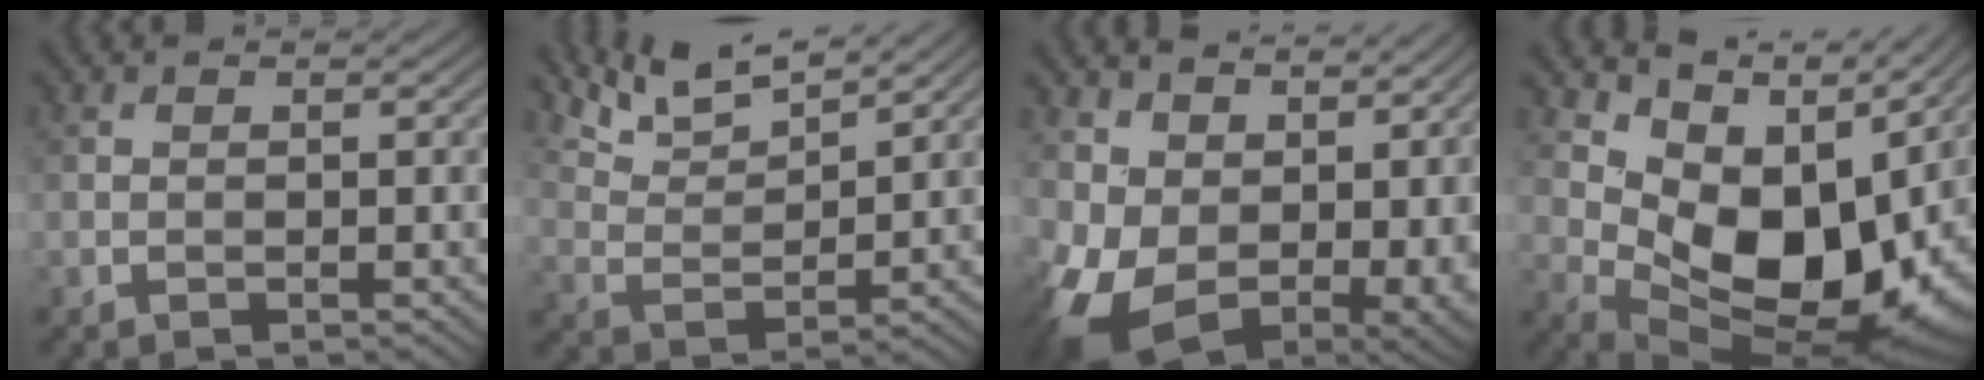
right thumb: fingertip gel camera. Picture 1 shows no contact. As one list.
[{"total": 7.6, "force": [6.3, 1.7, 3.9], "torque": [-0.099, 0.008, 0.127]}, {"total": 13.5, "force": [2.4, 9.7, 9.2], "torque": [-0.201, -0.035, 0.072]}, {"total": 13.5, "force": [4.1, 8.2, 9.9], "torque": [-0.177, -0.020, 0.093]}]